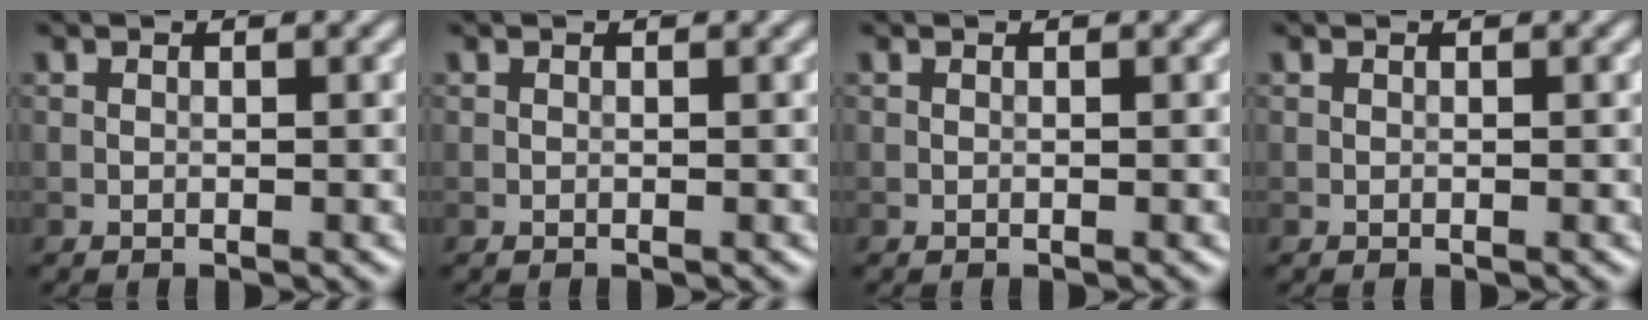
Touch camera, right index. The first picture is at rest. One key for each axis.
{"total": 0.0}
{"total": 0.0}
{"total": 0.0}